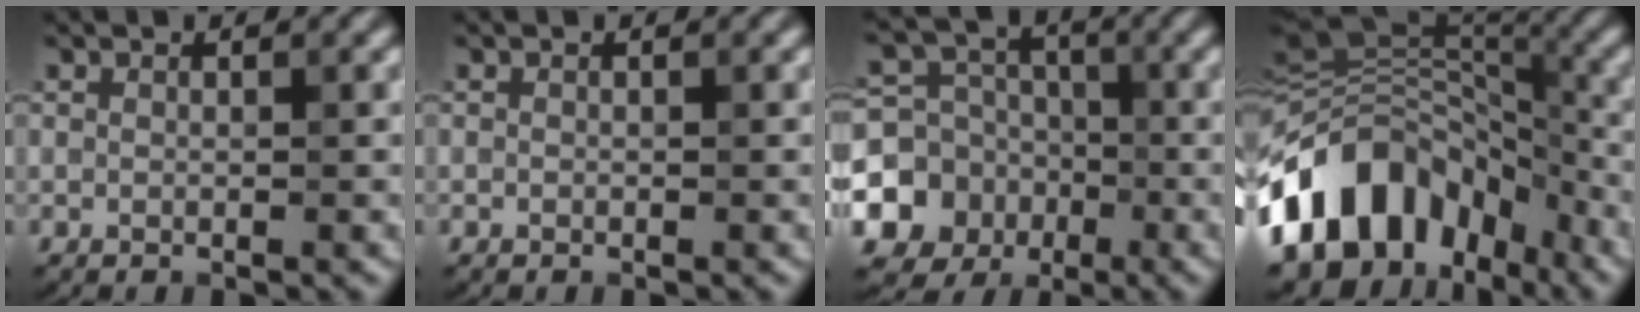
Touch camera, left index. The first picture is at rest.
{"total": 0.0}
{"total": 9.8, "force": [-3.2, 8.8, 2.9], "torque": [-0.067, -0.018, -0.073]}
{"total": 14.4, "force": [-6.4, 9.1, 9.1], "torque": [-0.186, 0.021, -0.128]}